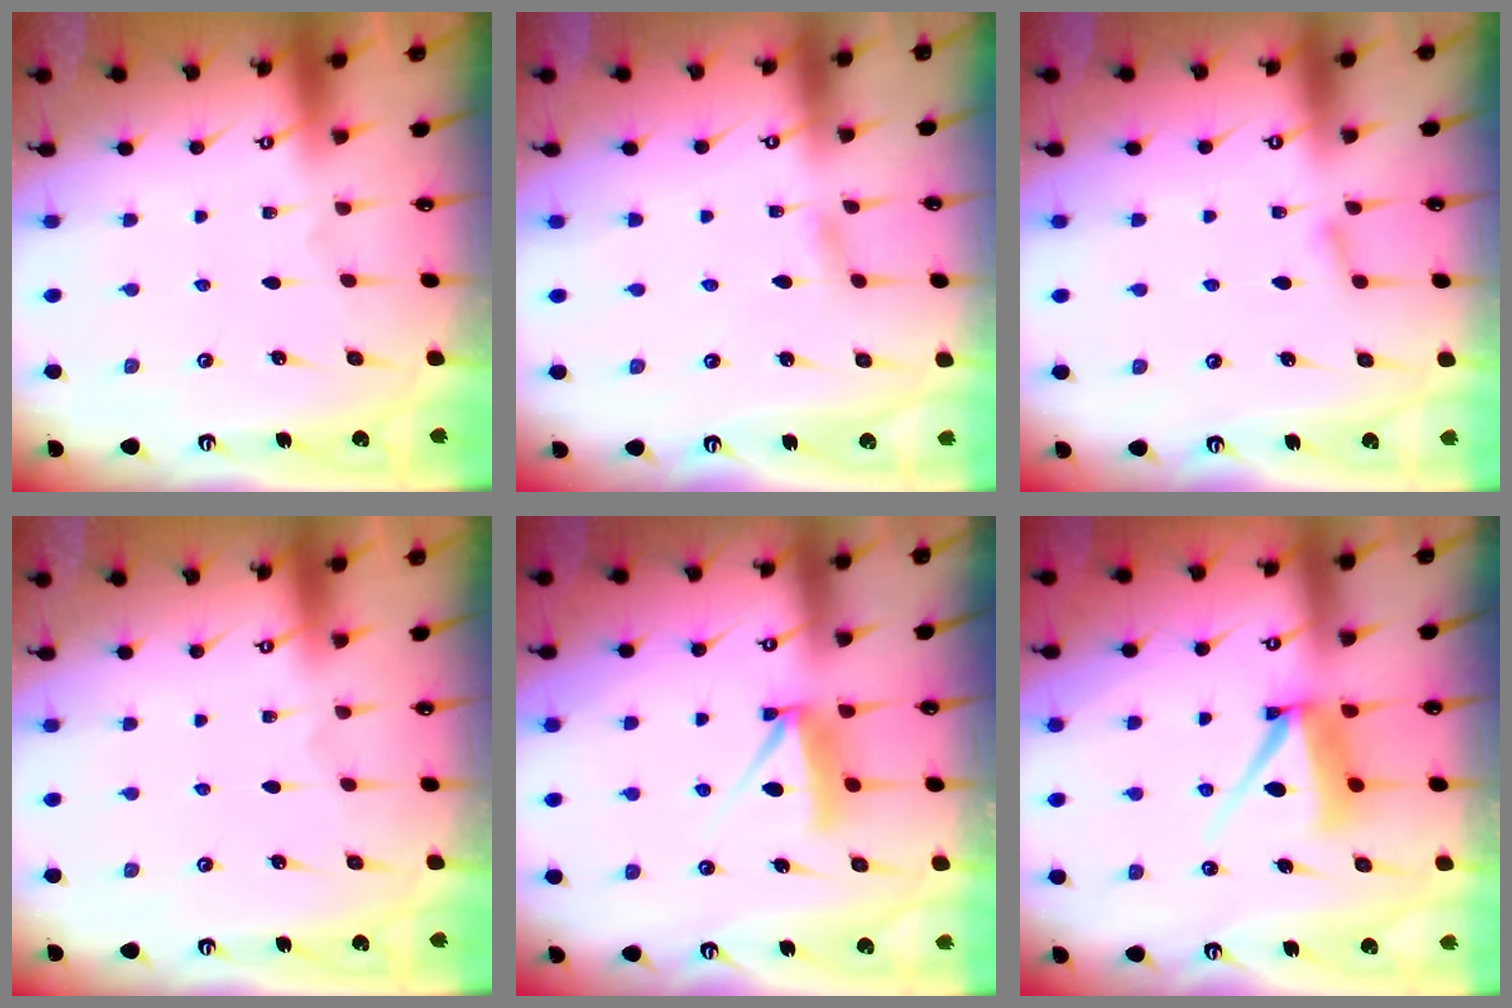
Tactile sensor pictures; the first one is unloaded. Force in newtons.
{"total": 3.0, "press": 3.0, "slide": 0.4}
{"total": 4.3, "press": 4.3, "slide": 0.5}
{"total": 0.0}
{"total": 7.7, "press": 7.7, "slide": 0.4}
{"total": 7.8, "press": 7.8, "slide": 0.9}